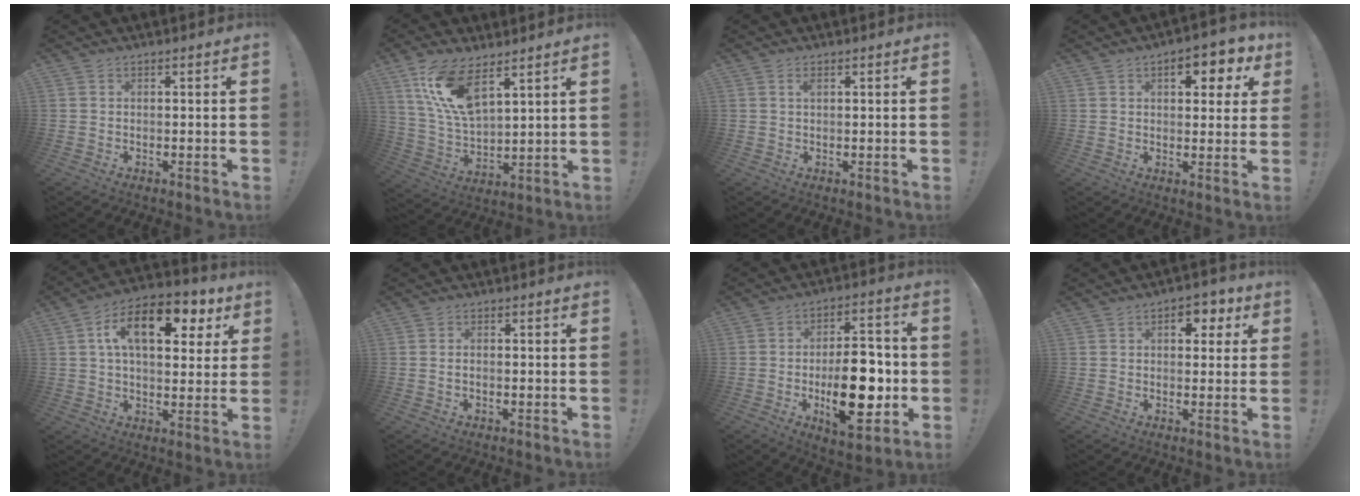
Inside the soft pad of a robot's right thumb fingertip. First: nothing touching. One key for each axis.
{"total": 14.1, "fx": 8.6, "fy": 5.6, "fz": 9.7, "tx": -0.205, "ty": -0.038, "tz": 0.157}
{"total": 1.1, "fx": 0.4, "fy": 0.4, "fz": 0.9, "tx": -0.017, "ty": 0.002, "tz": 0.006}
{"total": 8.2, "fx": 3.5, "fy": 4.2, "fz": 6.1, "tx": -0.061, "ty": -0.011, "tz": 0.053}
{"total": 16.4, "fx": 5.8, "fy": 8.6, "fz": 12.7, "tx": -0.190, "ty": -0.008, "tz": 0.095}
{"total": 1.0, "fx": -0.1, "fy": 0.6, "fz": 0.7, "tx": -0.014, "ty": 0.004, "tz": -0.002}
{"total": 20.2, "fx": -3.3, "fy": 10.1, "fz": 17.2, "tx": -0.267, "ty": 0.012, "tz": -0.044}
{"total": 6.1, "fx": 2.0, "fy": 4.4, "fz": 3.8, "tx": -0.025, "ty": -0.005, "tz": 0.026}